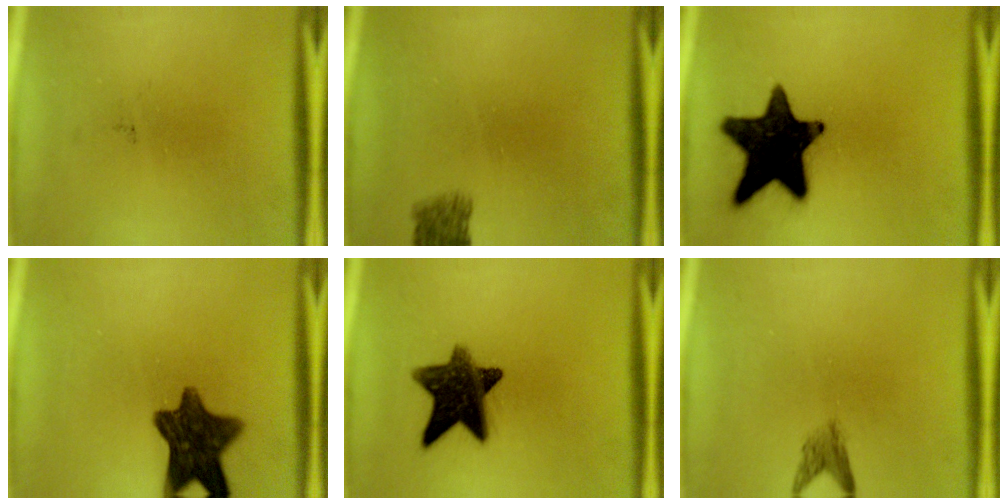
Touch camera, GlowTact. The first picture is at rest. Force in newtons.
{"total": 2.9}
{"total": 17.7}
{"total": 10.8}
{"total": 11.5}
{"total": 2.0}